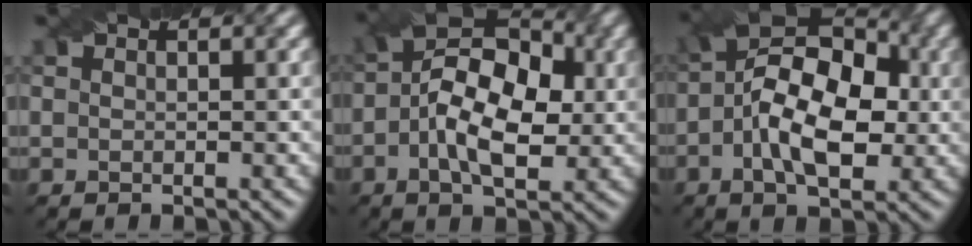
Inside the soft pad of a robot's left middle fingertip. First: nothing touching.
{"total": 9.3, "force": [-0.2, 5.1, 7.8], "torque": [-0.126, 0.014, -0.007]}
{"total": 10.4, "force": [-0.5, 5.6, 8.7], "torque": [-0.142, 0.017, -0.015]}